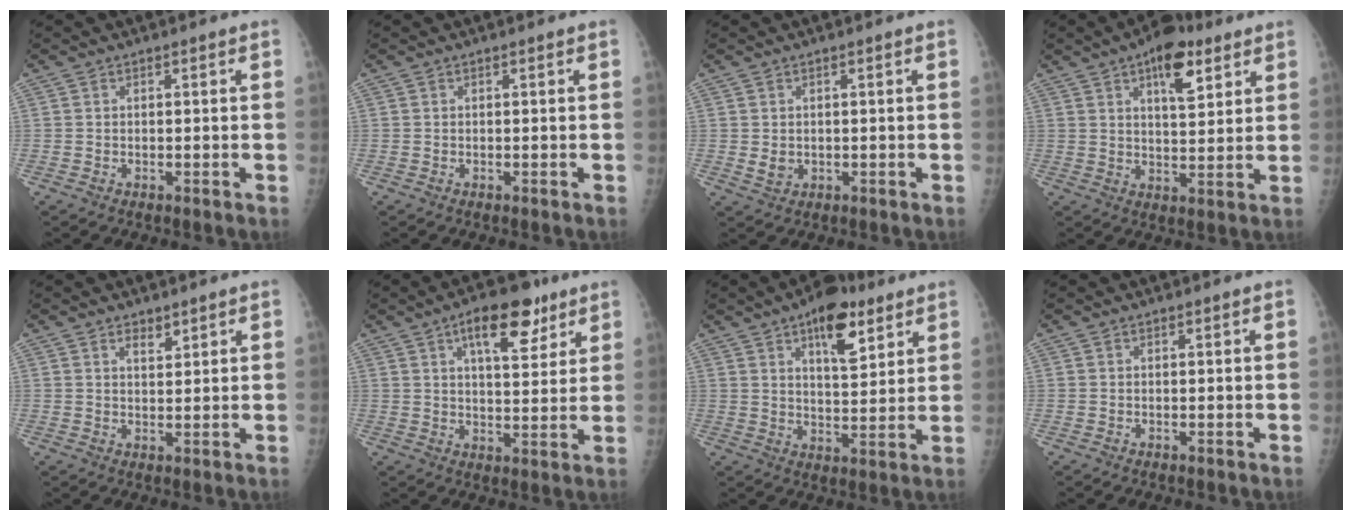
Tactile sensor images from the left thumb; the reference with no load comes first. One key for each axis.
{"total": 0.0}
{"total": 2.1, "fx": 0.0, "fy": 1.7, "fz": 1.1, "tx": -0.012, "ty": -0.004, "tz": 0.008}
{"total": 10.2, "fx": 5.4, "fy": 4.5, "fz": 7.5, "tx": -0.088, "ty": -0.022, "tz": 0.080}
{"total": 2.3, "fx": 1.7, "fy": 1.1, "fz": 1.1, "tx": -0.005, "ty": -0.013, "tz": 0.030}
{"total": 11.3, "fx": 6.2, "fy": 4.8, "fz": 8.1, "tx": -0.090, "ty": -0.024, "tz": 0.092}
{"total": 11.5, "fx": 6.3, "fy": 5.0, "fz": 8.2, "tx": -0.095, "ty": -0.030, "tz": 0.097}
{"total": 0.0}